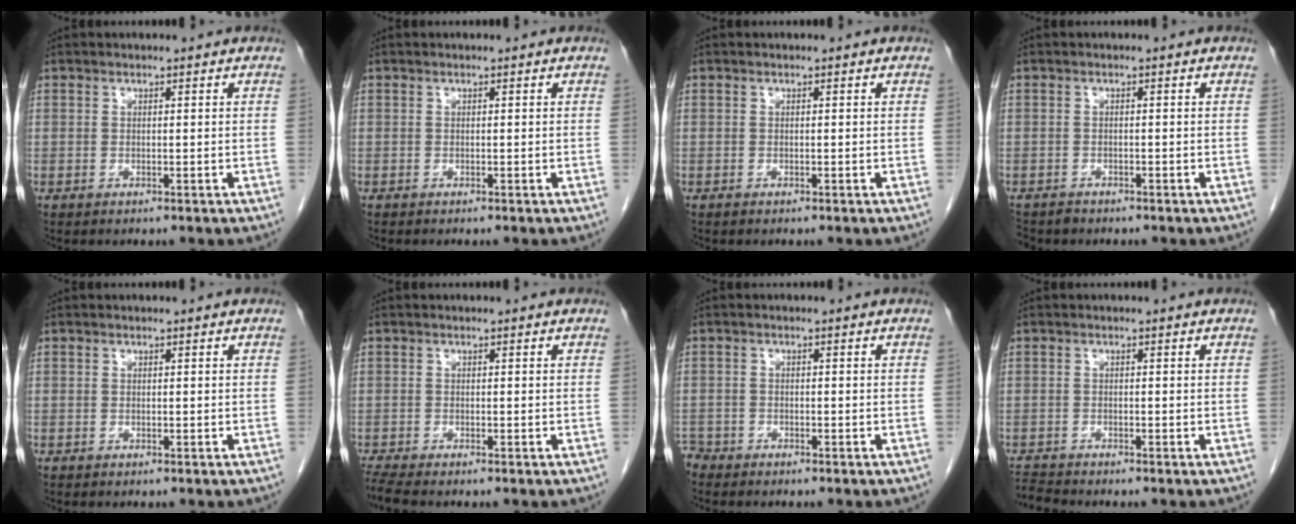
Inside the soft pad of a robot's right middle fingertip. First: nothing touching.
{"total": 0.0}
{"total": 0.0}
{"total": 2.9, "force": [-2.5, 1.3, 0.3], "torque": [-0.003, -0.001, -0.042]}
{"total": 0.0}
{"total": 2.6, "force": [-2.4, -0.3, 1.0], "torque": [-0.028, -0.012, -0.048]}
{"total": 3.0, "force": [-2.7, 1.2, 0.1], "torque": [-0.003, -0.001, -0.050]}
{"total": 2.4, "force": [-2.3, -0.5, -0.4], "torque": [0.003, -0.017, -0.041]}